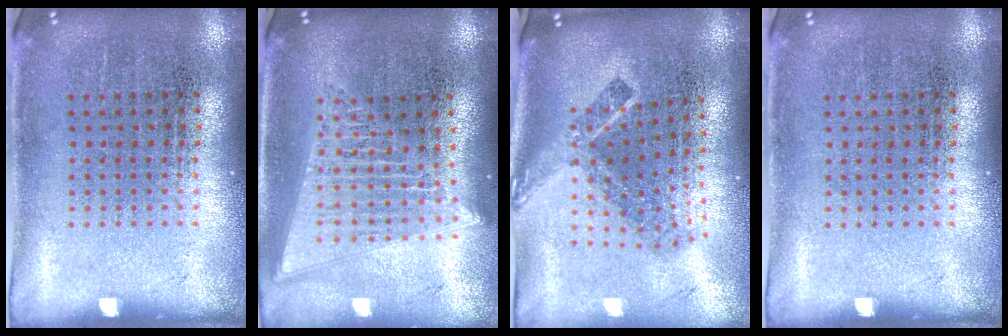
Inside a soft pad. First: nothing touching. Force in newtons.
{"total": 2.0, "press": 1.7, "slide": 1.0}
{"total": 2.4, "press": 1.6, "slide": 1.7}
{"total": 0.0}